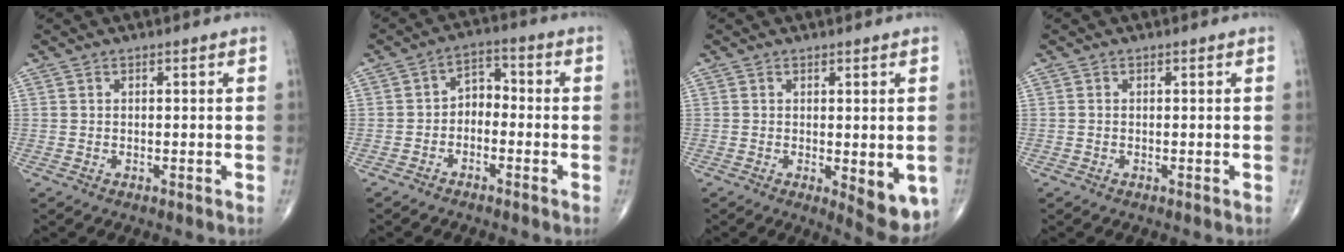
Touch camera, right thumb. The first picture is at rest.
{"total": 4.2, "force": [-1.6, 2.9, 2.6], "torque": [-0.024, 0.032, -0.041]}
{"total": 7.4, "force": [-1.6, 2.8, 6.7], "torque": [-0.075, -0.018, -0.015]}
{"total": 0.0}